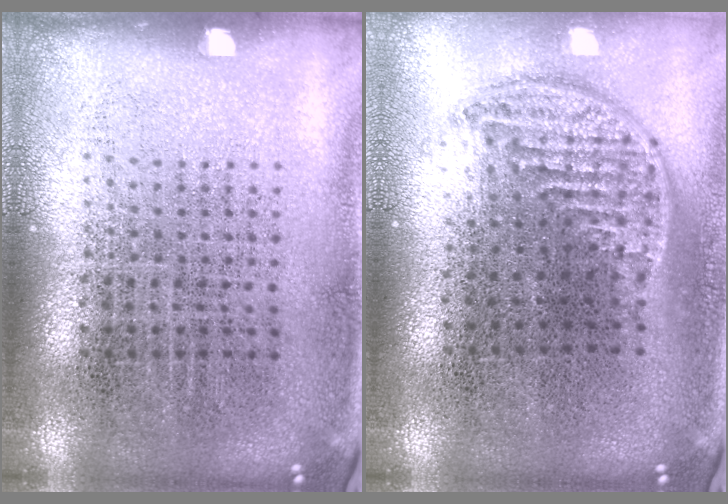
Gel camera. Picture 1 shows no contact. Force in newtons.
{"total": 1.3, "press": 1.1, "slide": 0.6}